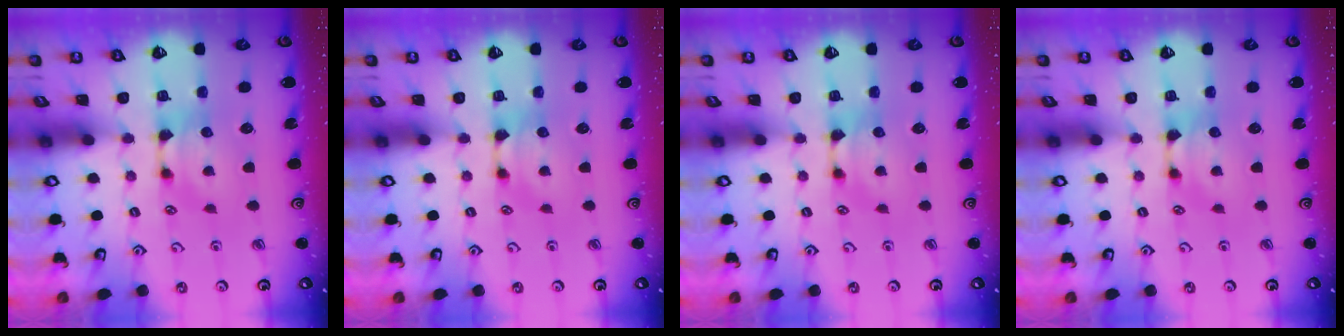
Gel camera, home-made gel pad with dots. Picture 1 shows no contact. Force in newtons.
{"total": 0.0}
{"total": 0.0}
{"total": 0.0}